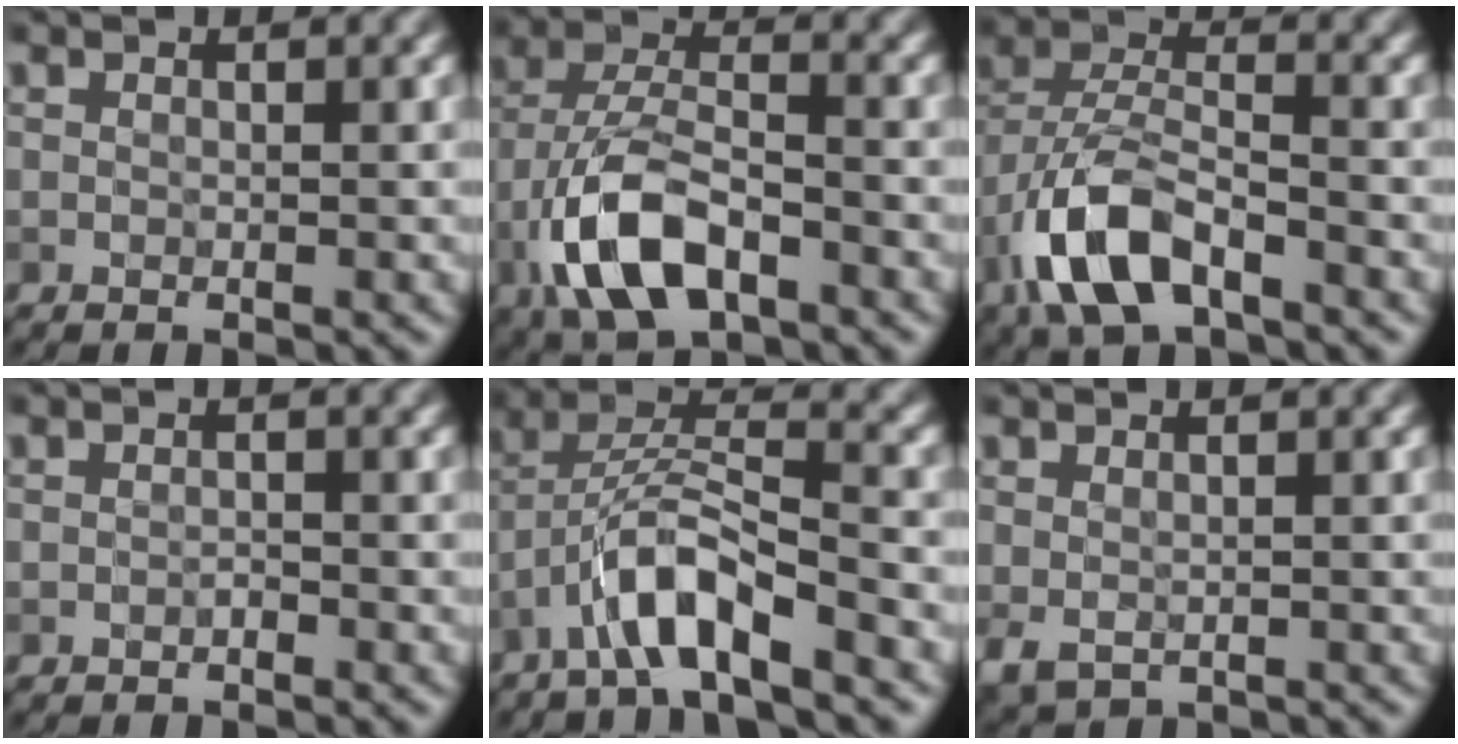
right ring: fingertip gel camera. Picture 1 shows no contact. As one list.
[{"total": 8.4, "force": [-3.8, 4.1, 6.3], "torque": [-0.133, 0.000, -0.081]}, {"total": 7.4, "force": [-3.7, 3.5, 5.4], "torque": [-0.108, 0.001, -0.080]}, {"total": 0.6, "force": [-0.4, 0.2, 0.4], "torque": [-0.006, 0.001, -0.006]}, {"total": 6.2, "force": [-3.6, 1.5, 4.8], "torque": [-0.088, 0.013, -0.070]}, {"total": 1.3, "force": [0.1, 0.9, 1.0], "torque": [-0.025, -0.006, 0.007]}]